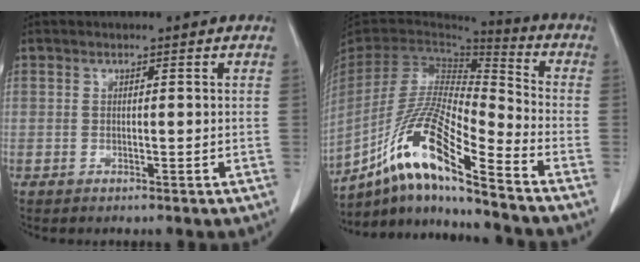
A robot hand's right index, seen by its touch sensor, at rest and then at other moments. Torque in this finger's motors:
{"motor_torque": [1.19, -0.89, 0.38, 0.21]}